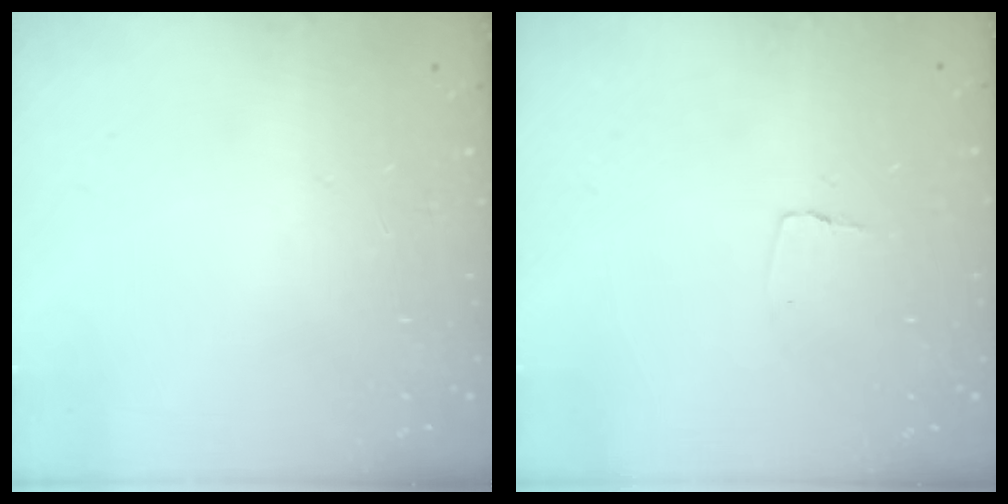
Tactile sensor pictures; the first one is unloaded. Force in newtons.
{"total": 2.6, "press": 2.6, "slide": 0.2}